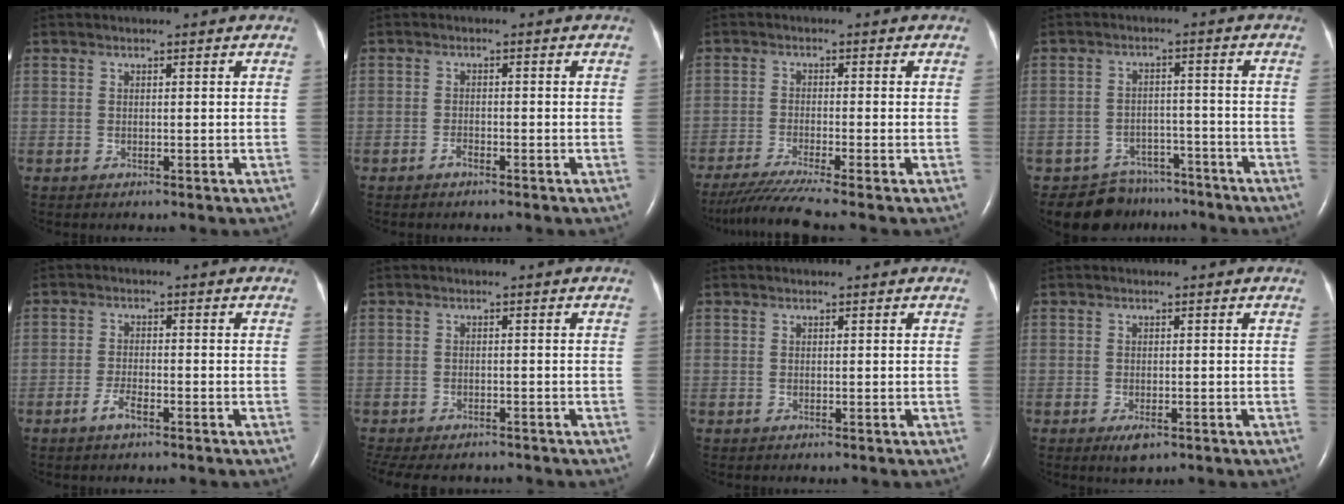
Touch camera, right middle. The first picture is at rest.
{"total": 1.2, "force": [-0.9, 0.4, 0.6], "torque": [-0.012, 0.001, -0.016]}
{"total": 7.4, "force": [-6.1, -1.8, 3.8], "torque": [-0.063, -0.031, -0.105]}
{"total": 7.9, "force": [-6.9, 3.9, -0.5], "torque": [0.015, 0.019, -0.099]}
{"total": 2.7, "force": [-1.8, 0.6, 2.0], "torque": [-0.042, 0.001, -0.036]}
{"total": 11.5, "force": [-9.4, 4.5, 4.7], "torque": [-0.108, -0.011, -0.123]}
{"total": 0.0}
{"total": 2.2, "force": [-1.2, 0.9, 1.7], "torque": [-0.032, -0.003, -0.015]}